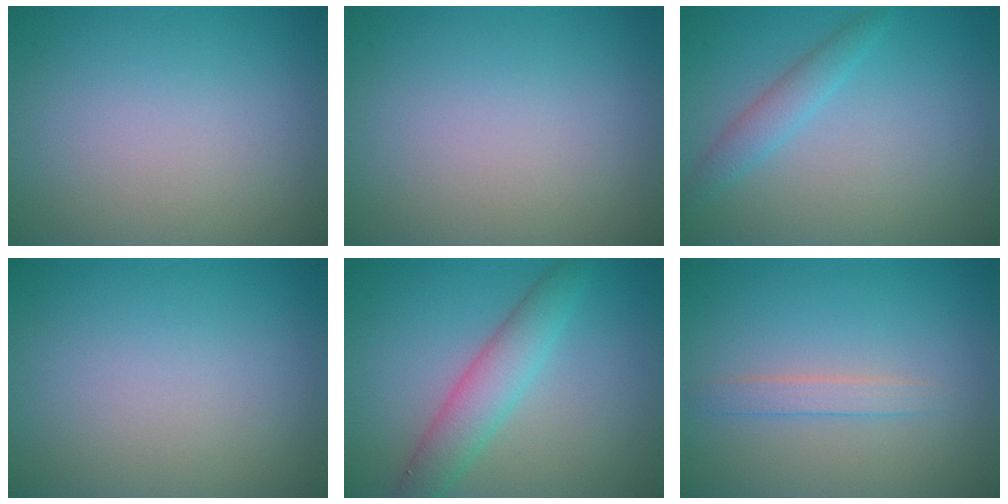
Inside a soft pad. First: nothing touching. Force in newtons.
{"total": 0.0}
{"total": 1.9, "press": 1.9, "slide": 0.1}
{"total": 0.0}
{"total": 4.1, "press": 4.1, "slide": 0.1}
{"total": 1.5, "press": 1.5, "slide": 0.1}